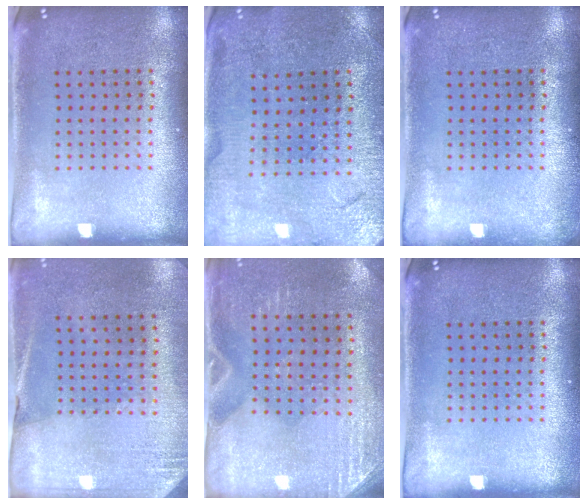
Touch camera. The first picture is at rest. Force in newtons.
{"total": 1.0, "press": 0.9, "slide": 0.3}
{"total": 0.6, "press": 0.6, "slide": 0.2}
{"total": 2.7, "press": 2.4, "slide": 1.2}
{"total": 2.9, "press": 2.5, "slide": 1.4}
{"total": 0.0}